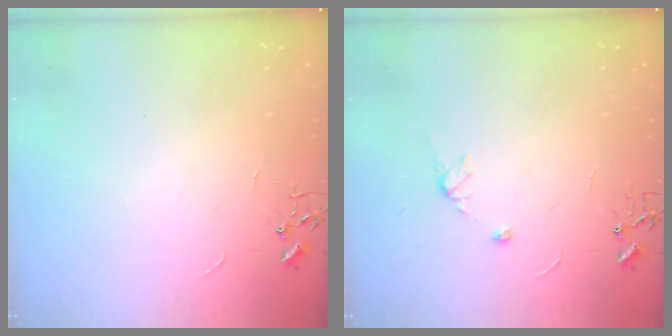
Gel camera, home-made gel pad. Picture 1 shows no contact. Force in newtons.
{"total": 6.2, "press": 6.2, "slide": 0.7}